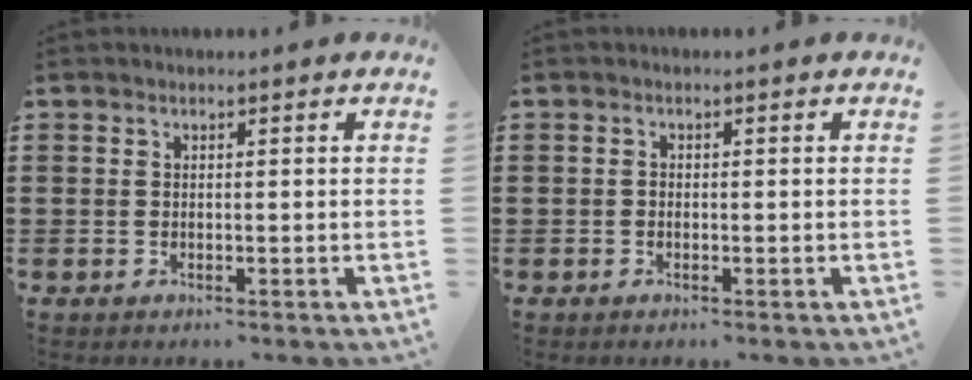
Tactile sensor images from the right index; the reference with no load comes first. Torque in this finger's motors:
{"motor_torque": [0.20, -0.32, 0.11, 0.03]}